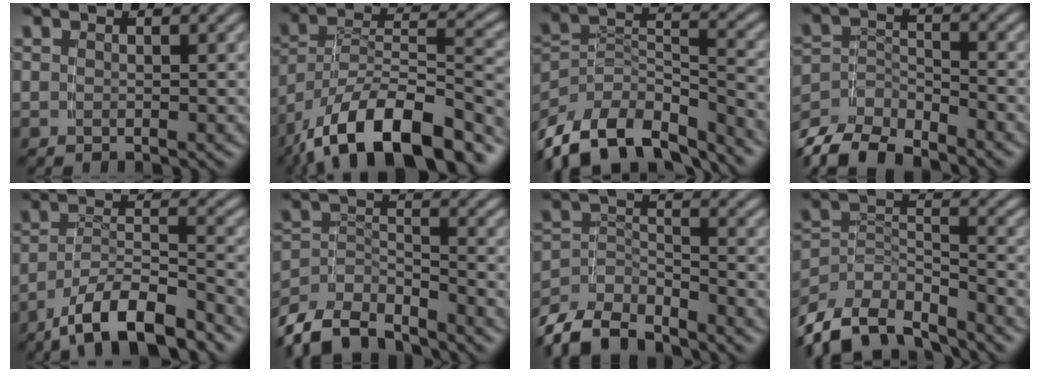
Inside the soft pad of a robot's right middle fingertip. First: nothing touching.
{"total": 12.7, "force": [-8.0, 6.0, 7.7], "torque": [-0.132, -0.038, -0.105]}
{"total": 13.7, "force": [-8.8, 8.0, 6.8], "torque": [-0.124, -0.050, -0.126]}
{"total": 6.9, "force": [-4.9, 4.1, 2.7], "torque": [-0.068, -0.037, -0.072]}
{"total": 7.4, "force": [-5.5, 2.7, 4.1], "torque": [-0.057, -0.009, -0.091]}
{"total": 7.6, "force": [-5.6, 4.0, 3.1], "torque": [-0.073, -0.038, -0.082]}
{"total": 6.6, "force": [-5.0, 3.5, 2.6], "torque": [-0.060, -0.031, -0.075]}
{"total": 10.7, "force": [-7.3, 6.2, 4.8], "torque": [-0.102, -0.049, -0.106]}